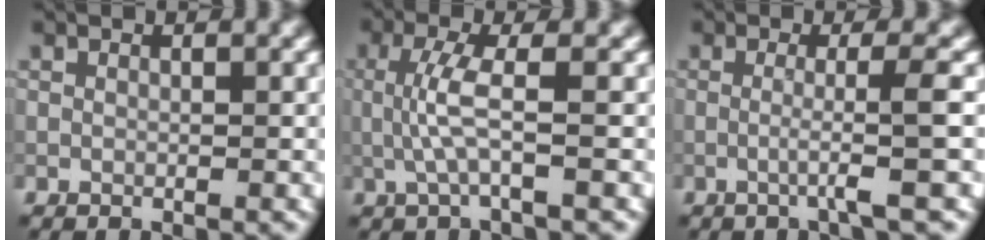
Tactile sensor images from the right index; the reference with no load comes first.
{"total": 3.2, "force": [-0.2, 0.5, 3.1], "torque": [-0.070, 0.002, -0.004]}
{"total": 3.3, "force": [-0.6, 0.3, 3.3], "torque": [-0.051, -0.002, -0.023]}